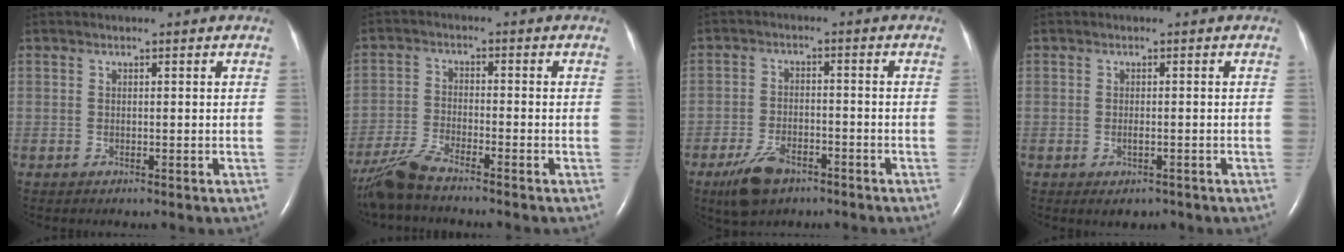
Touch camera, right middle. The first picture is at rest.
{"total": 6.7, "force": [-5.9, 0.1, 3.1], "torque": [-0.072, -0.025, -0.117]}
{"total": 6.5, "force": [-4.4, 2.9, 3.8], "torque": [-0.086, -0.006, -0.073]}
{"total": 1.9, "force": [-1.0, 0.8, 1.5], "torque": [-0.026, -0.003, -0.008]}